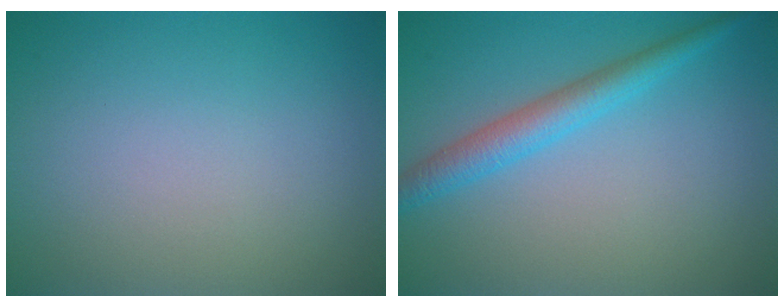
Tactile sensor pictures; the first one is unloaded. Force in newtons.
{"total": 3.2, "press": 3.2, "slide": 0.1}